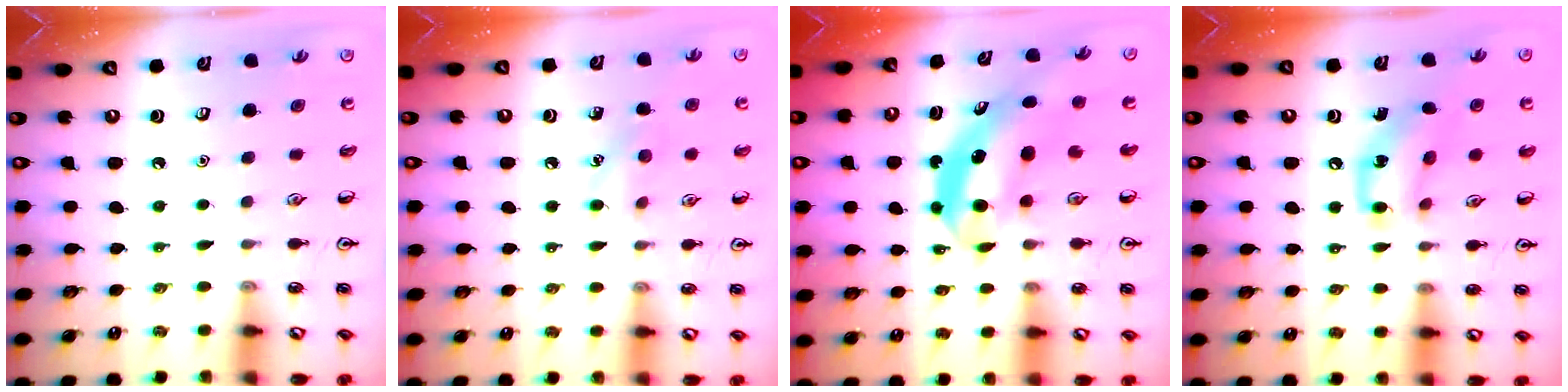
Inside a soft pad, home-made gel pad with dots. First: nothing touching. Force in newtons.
{"total": 7.8, "press": 7.5, "slide": 2.0}
{"total": 5.4, "press": 5.3, "slide": 1.1}
{"total": 12.0, "press": 11.8, "slide": 1.8}